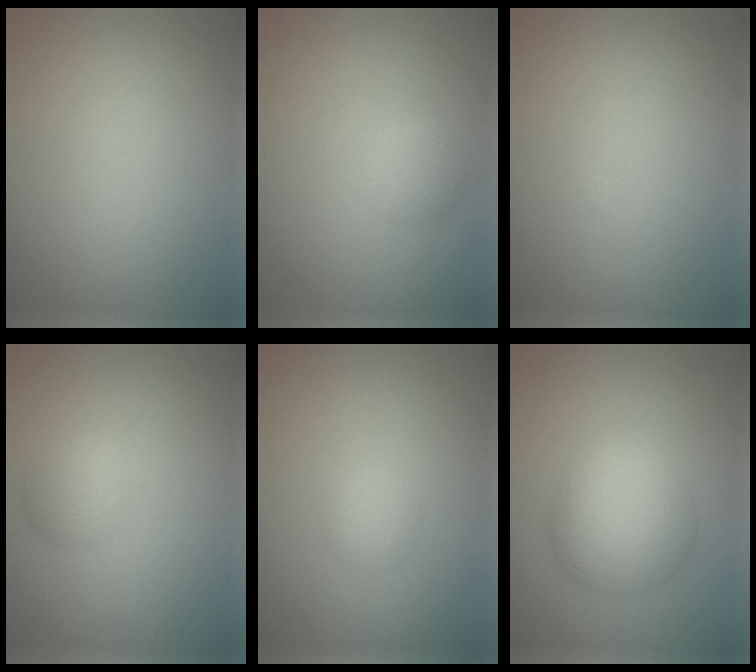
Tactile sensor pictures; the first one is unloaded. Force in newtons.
{"total": 1.7, "press": 1.7, "slide": 0.2}
{"total": 0.0}
{"total": 2.2, "press": 2.2, "slide": 0.0}
{"total": 1.5, "press": 1.5, "slide": 0.0}
{"total": 6.3, "press": 6.3, "slide": 0.1}